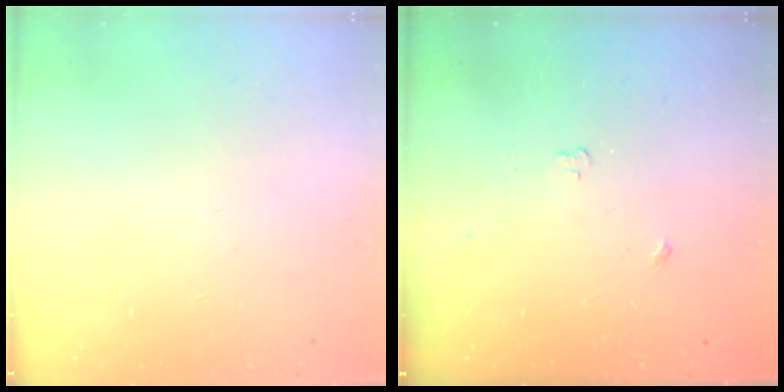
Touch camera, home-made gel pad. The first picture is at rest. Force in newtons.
{"total": 2.8, "press": 2.8, "slide": 0.5}